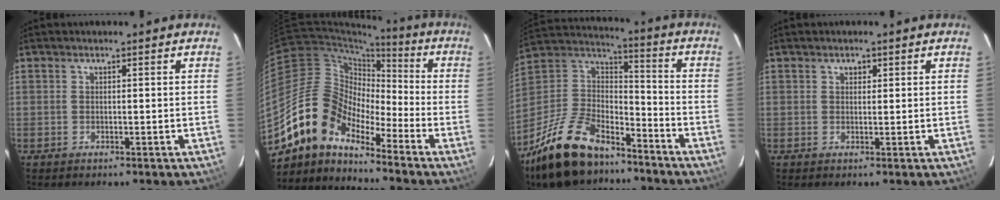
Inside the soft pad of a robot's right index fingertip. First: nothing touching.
{"total": 13.0, "force": [-10.5, 5.5, 5.4], "torque": [-0.091, 0.021, -0.213]}
{"total": 24.7, "force": [-17.9, 10.9, 13.0], "torque": [-0.278, 0.001, -0.299]}
{"total": 1.1, "force": [0.7, 0.9, 0.4], "torque": [-0.003, 0.004, 0.011]}